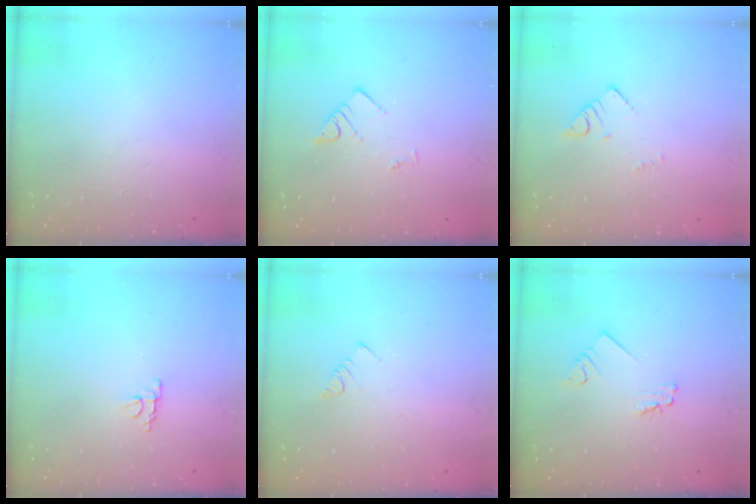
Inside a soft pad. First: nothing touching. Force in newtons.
{"total": 3.5, "press": 3.5, "slide": 0.4}
{"total": 2.7, "press": 2.7, "slide": 0.4}
{"total": 4.1, "press": 4.0, "slide": 0.7}
{"total": 3.0, "press": 3.0, "slide": 0.2}
{"total": 1.6, "press": 1.5, "slide": 0.2}